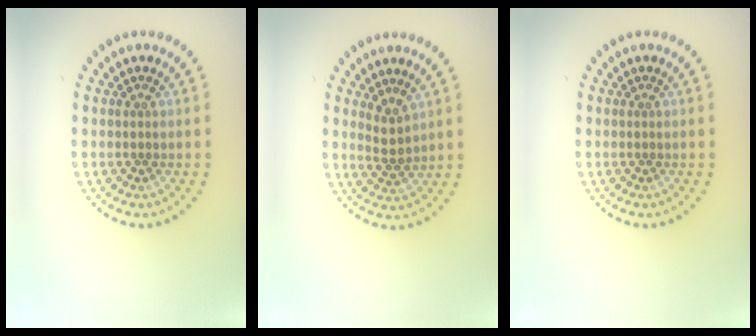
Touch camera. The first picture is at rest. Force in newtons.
{"total": 1.7, "press": 1.5, "slide": 0.9}
{"total": 0.0}